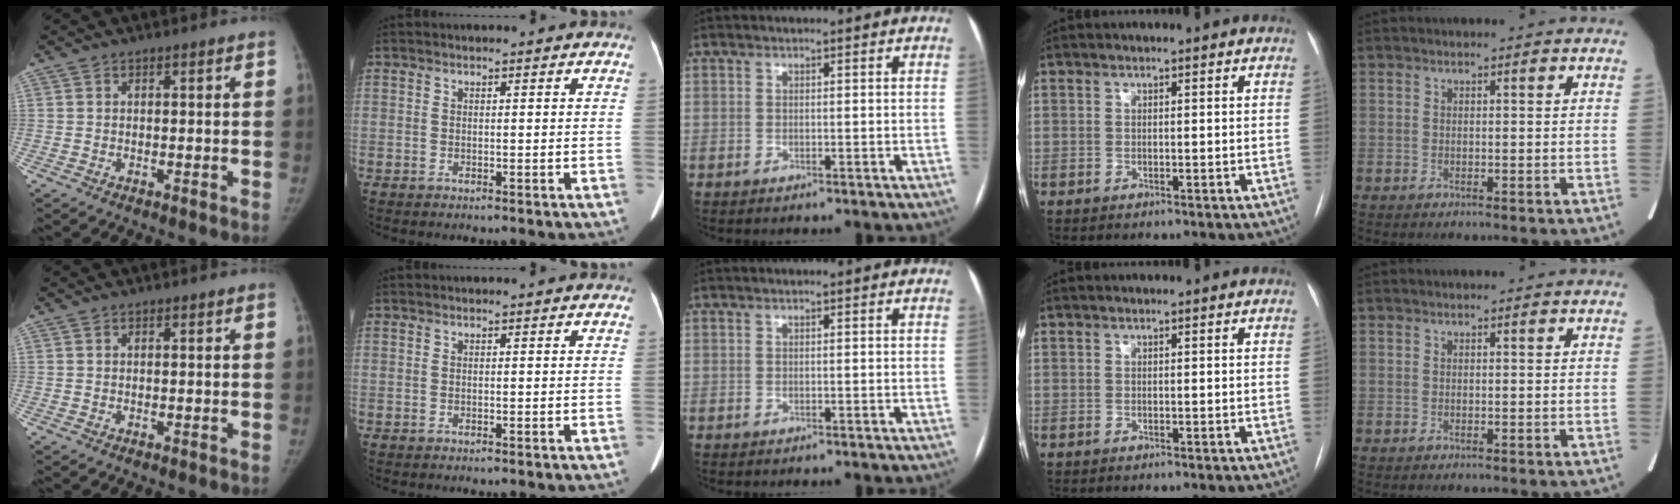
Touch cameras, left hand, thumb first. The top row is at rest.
{}